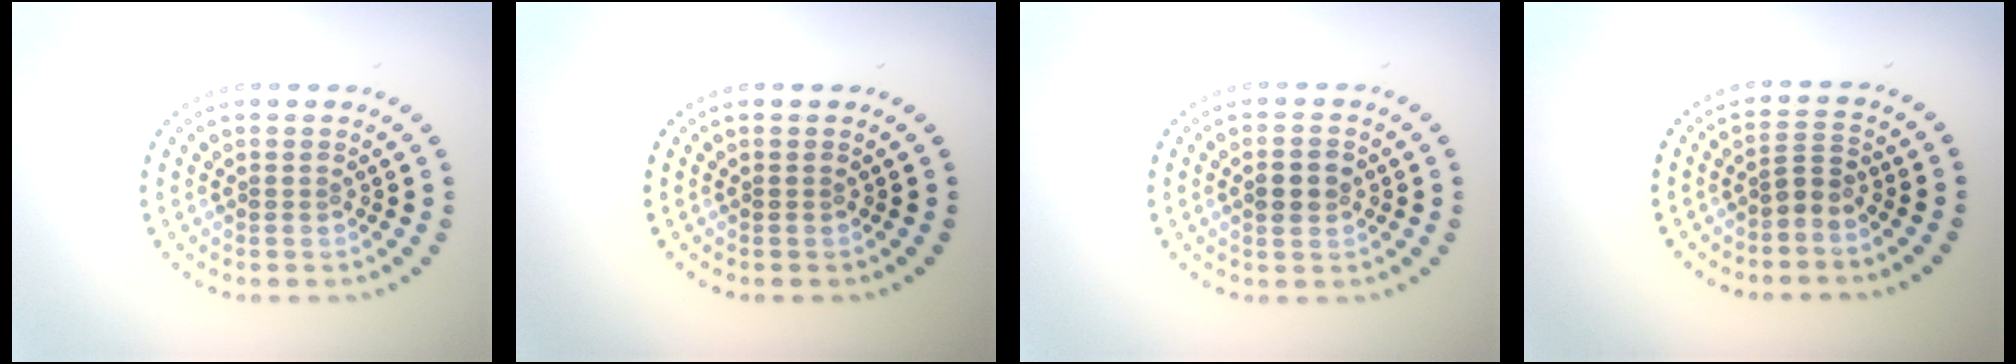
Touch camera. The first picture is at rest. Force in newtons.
{"total": 0.0}
{"total": 2.2, "press": 2.2, "slide": 0.1}
{"total": 1.8, "press": 1.3, "slide": 1.3}